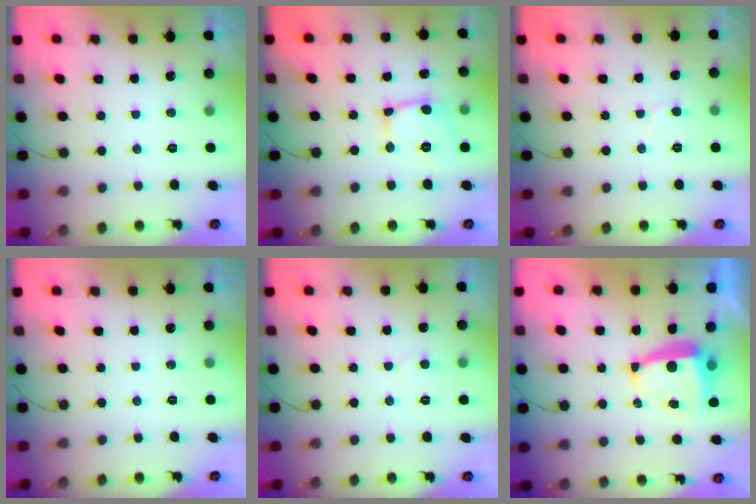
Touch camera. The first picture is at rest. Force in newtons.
{"total": 11.4, "press": 11.4, "slide": 1.1}
{"total": 3.5, "press": 3.5, "slide": 0.4}
{"total": 0.0}
{"total": 2.8, "press": 2.8, "slide": 0.2}
{"total": 6.5, "press": 6.5, "slide": 0.7}